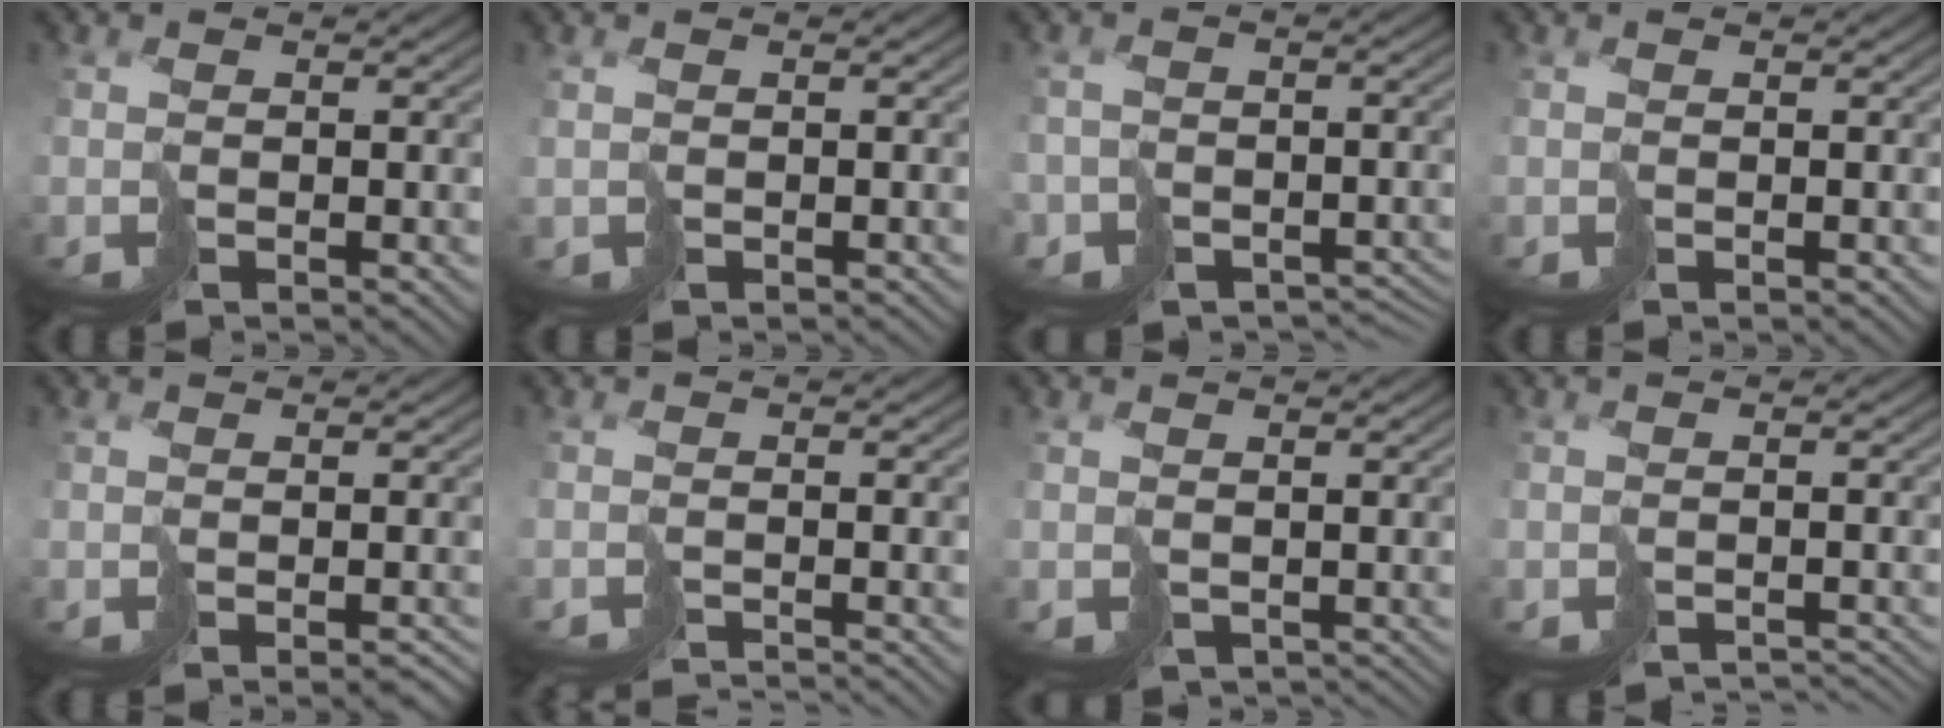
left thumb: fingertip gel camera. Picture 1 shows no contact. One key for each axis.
{"total": 1.0, "fx": -0.1, "fy": 1.0, "fz": 0.3, "tx": -0.009, "ty": -0.006, "tz": 0.002}
{"total": 7.9, "fx": -5.9, "fy": 5.0, "fz": 1.7, "tx": -0.020, "ty": -0.012, "tz": -0.076}
{"total": 0.0}
{"total": 2.1, "fx": -1.5, "fy": 0.6, "fz": 1.4, "tx": -0.015, "ty": -0.005, "tz": -0.017}
{"total": 3.3, "fx": -3.3, "fy": -0.2, "fz": 0.6, "tx": -0.007, "ty": -0.006, "tz": -0.062}
{"total": 2.0, "fx": -1.1, "fy": 1.5, "fz": 0.7, "tx": -0.006, "ty": -0.011, "tz": -0.014}
{"total": 2.9, "fx": -2.7, "fy": 0.6, "fz": 0.8, "tx": -0.012, "ty": -0.010, "tz": -0.038}